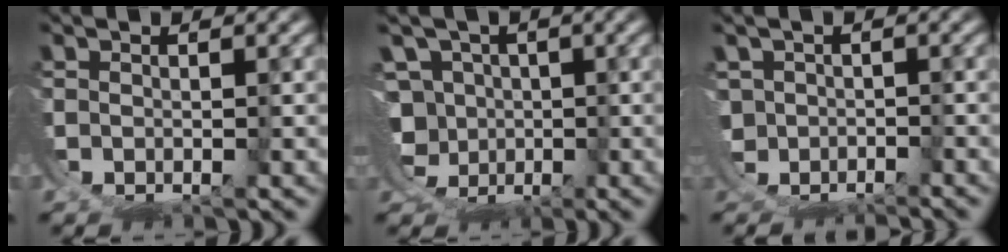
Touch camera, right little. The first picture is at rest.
{"total": 9.5, "force": [0.4, 9.3, 2.2], "torque": [-0.073, -0.038, 0.009]}
{"total": 2.1, "force": [-1.6, 1.2, -0.7], "torque": [-0.008, -0.029, -0.011]}